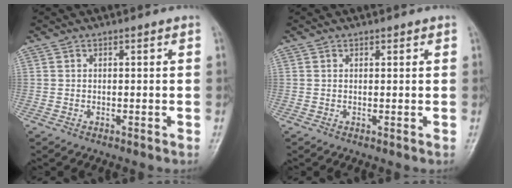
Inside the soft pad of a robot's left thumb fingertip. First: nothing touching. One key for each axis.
{"total": 0.7, "fx": 0.5, "fy": 0.5, "fz": 0.2, "tx": 0.007, "ty": -0.002, "tz": 0.003}